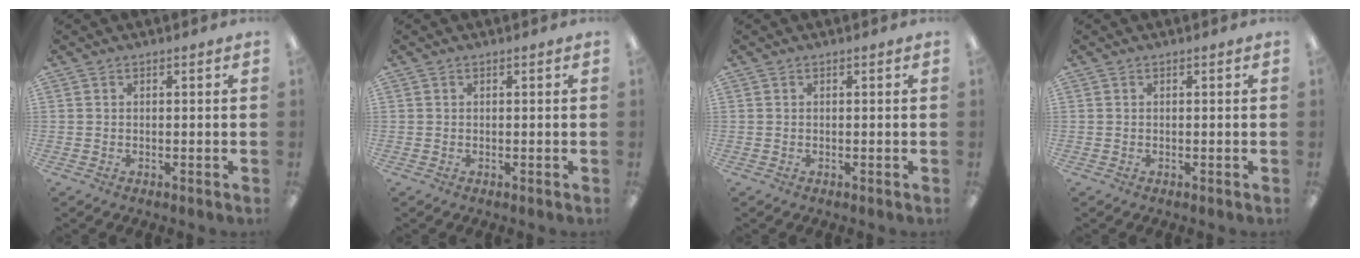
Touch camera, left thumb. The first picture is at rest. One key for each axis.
{"total": 0.0}
{"total": 0.0}
{"total": 0.0}